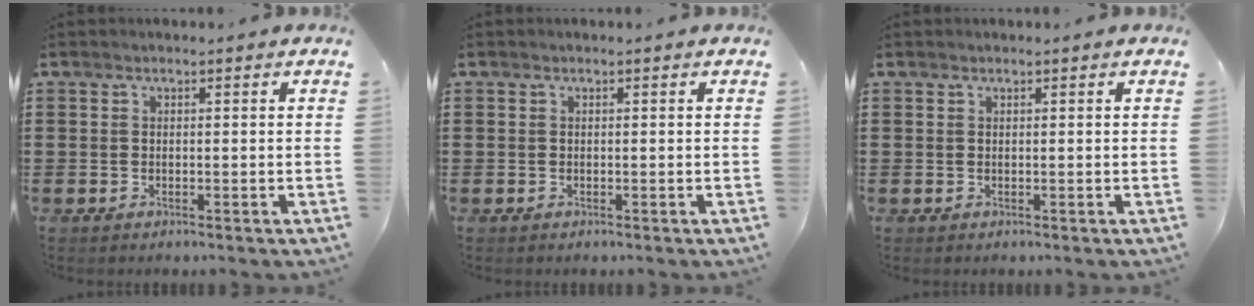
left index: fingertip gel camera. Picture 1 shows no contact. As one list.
[{"total": 0.0}, {"total": 0.0}]